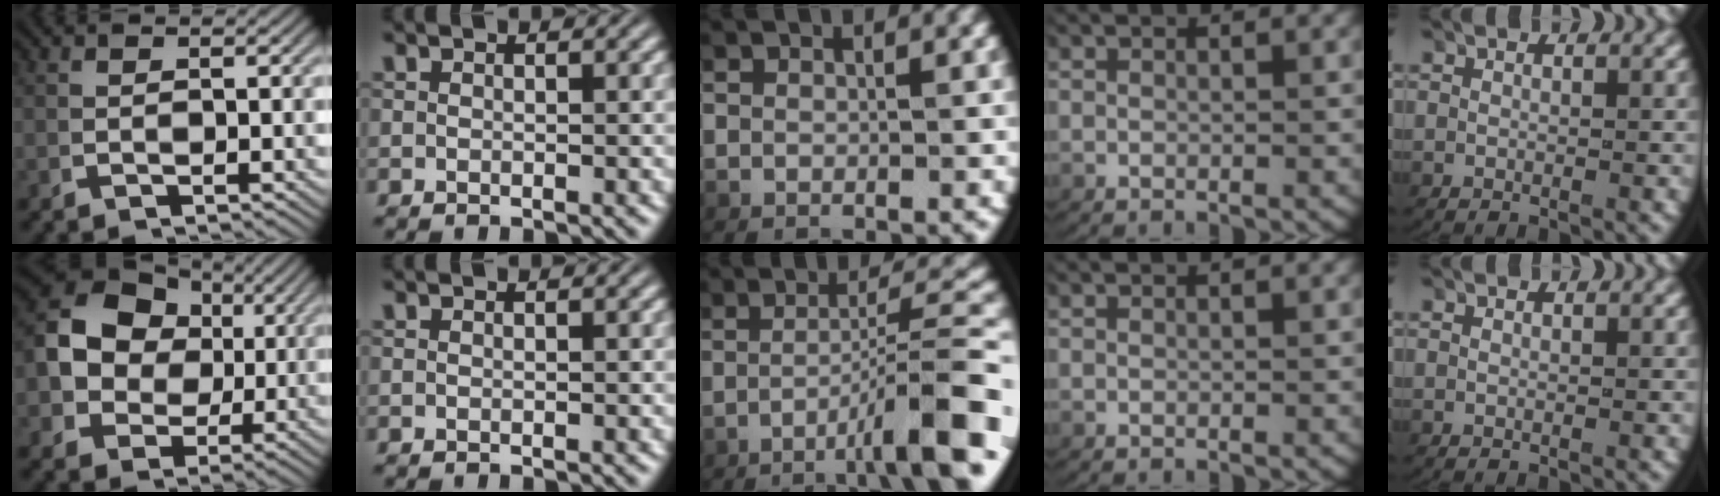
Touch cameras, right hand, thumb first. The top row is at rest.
{"thumb": {"total": 10.7, "force": [1.7, 8.7, 6.0], "torque": [-0.163, -0.038, 0.046]}, "middle": {"total": 7.1, "force": [-2.9, 0.6, 6.5], "torque": [-0.091, 0.014, -0.043]}}